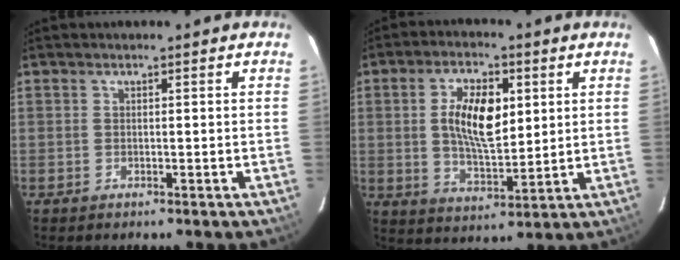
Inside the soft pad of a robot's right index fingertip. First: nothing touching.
{"total": 11.1, "force": [2.3, 5.2, 9.5], "torque": [-0.173, 0.008, 0.046]}